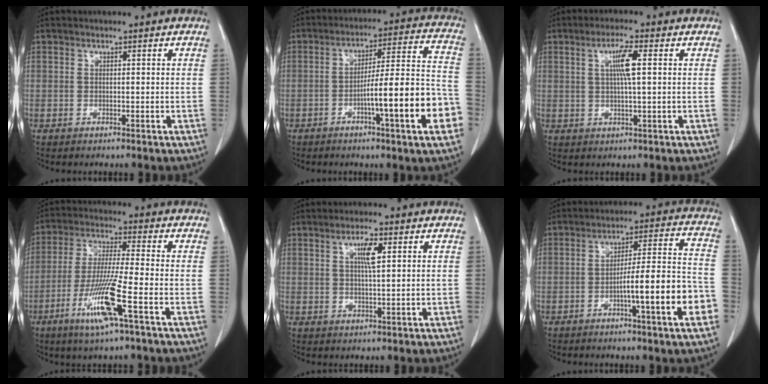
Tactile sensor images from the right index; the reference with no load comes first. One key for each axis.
{"total": 15.6, "fx": -5.4, "fy": 0.6, "fz": 14.6, "tx": -0.189, "ty": 0.016, "tz": -0.076}
{"total": 4.9, "fx": 1.2, "fy": 0.1, "fz": 4.7, "tx": -0.087, "ty": 0.001, "tz": 0.021}
{"total": 11.0, "fx": -4.7, "fy": -0.5, "fz": 9.9, "tx": -0.198, "ty": -0.022, "tz": -0.094}
{"total": 3.9, "fx": 1.4, "fy": 0.5, "fz": 3.6, "tx": -0.064, "ty": -0.001, "tz": 0.024}
{"total": 12.9, "fx": -4.5, "fy": 0.2, "fz": 12.1, "tx": -0.172, "ty": 0.012, "tz": -0.066}